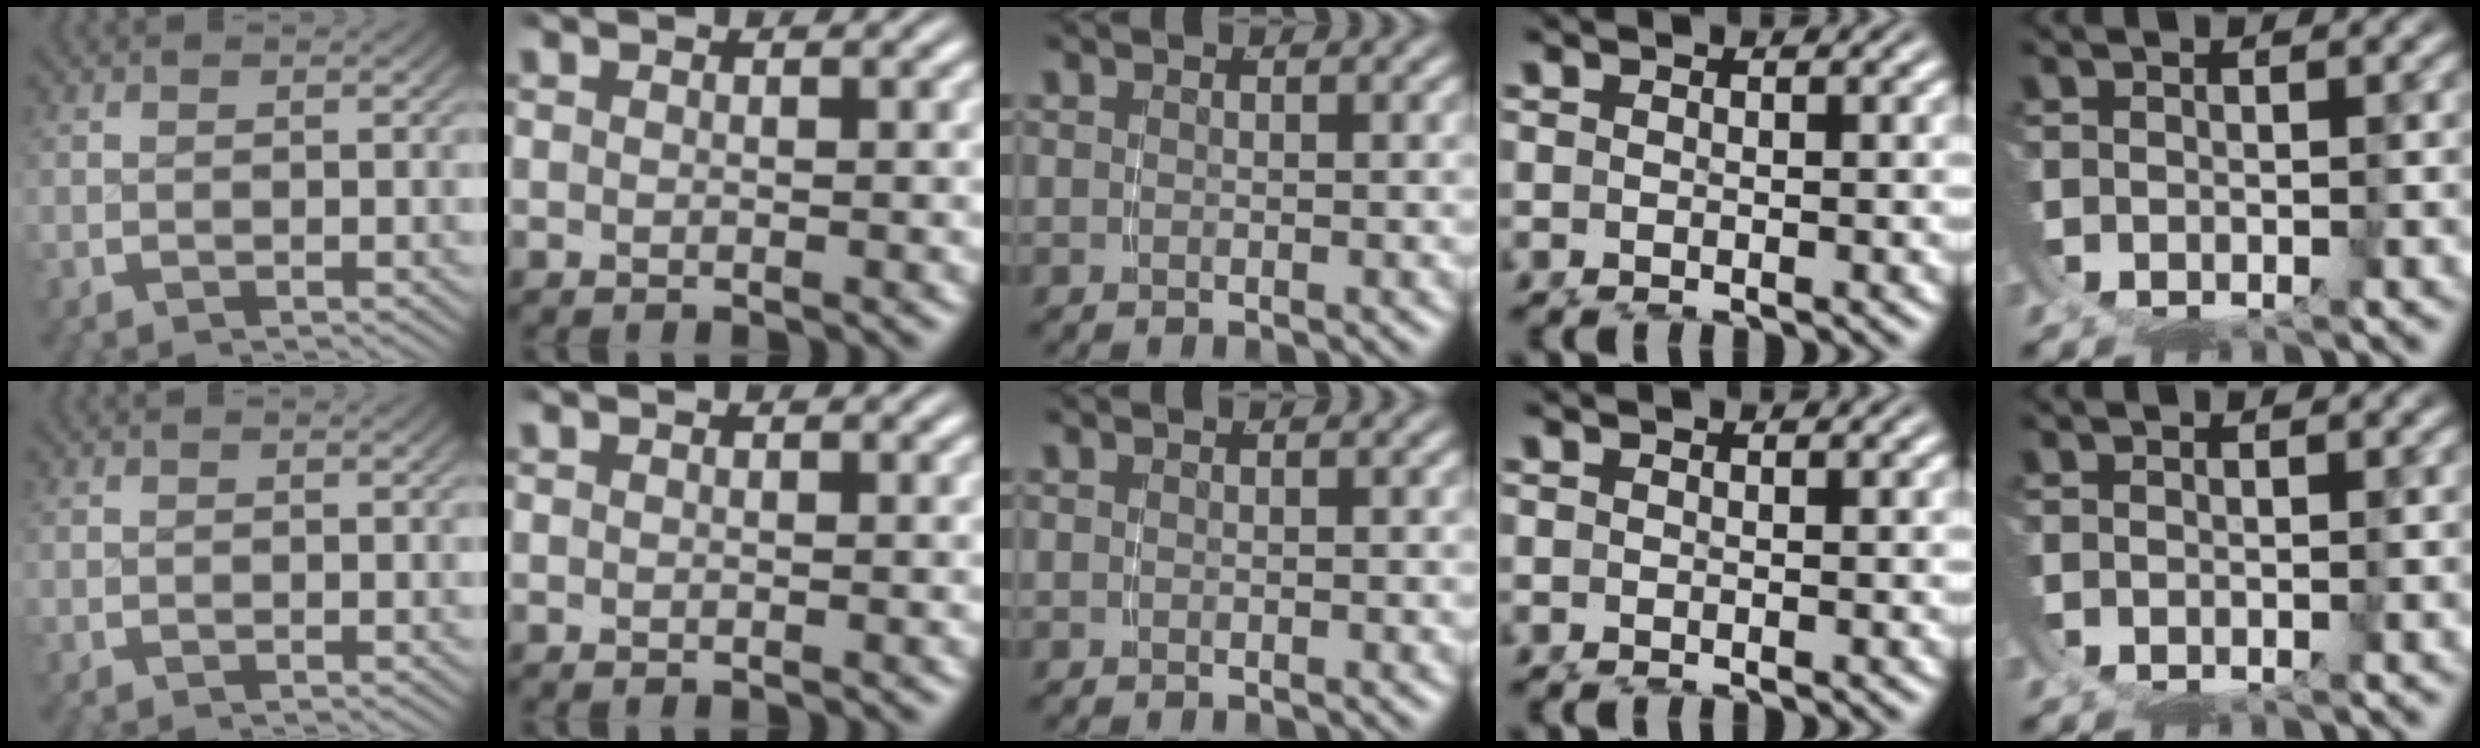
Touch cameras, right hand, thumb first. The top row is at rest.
{}